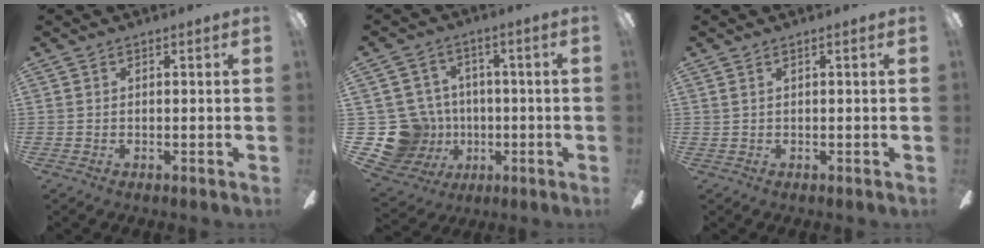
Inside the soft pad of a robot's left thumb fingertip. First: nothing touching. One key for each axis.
{"total": 15.6, "fx": -2.8, "fy": 14.4, "fz": 5.2, "tx": -0.132, "ty": 0.016, "tz": -0.030}
{"total": 1.0, "fx": 0.0, "fy": 0.2, "fz": 1.0, "tx": -0.018, "ty": 0.001, "tz": 0.001}